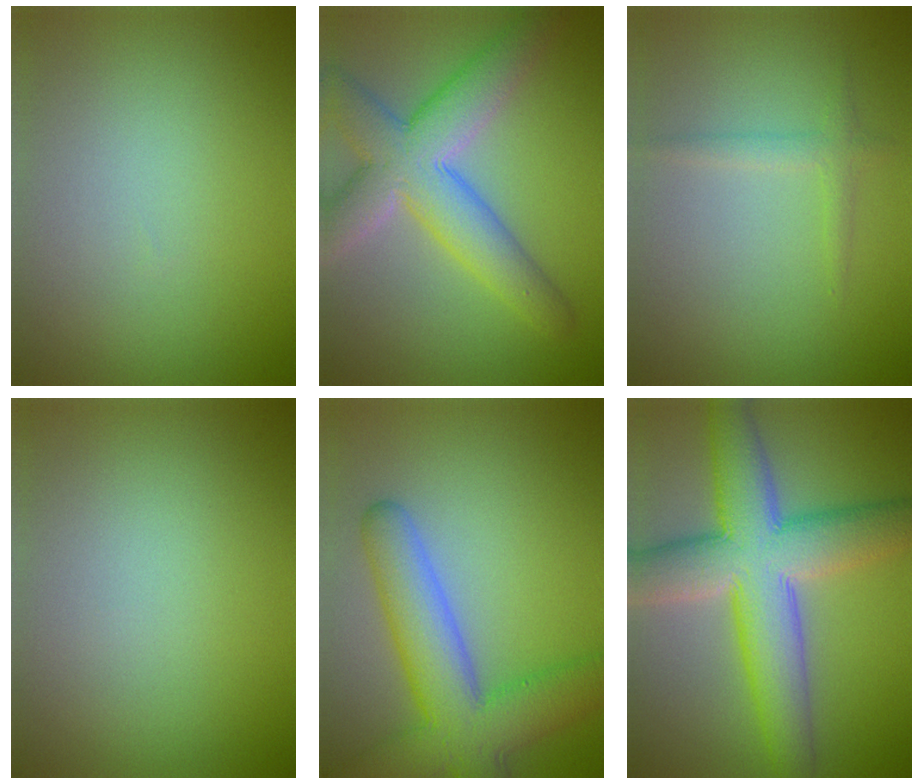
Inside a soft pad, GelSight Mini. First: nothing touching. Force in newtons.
{"total": 7.9, "press": 7.8, "slide": 0.7}
{"total": 1.3, "press": 1.3, "slide": 0.1}
{"total": 0.0}
{"total": 8.3, "press": 8.3, "slide": 0.5}
{"total": 10.2, "press": 10.2, "slide": 0.3}